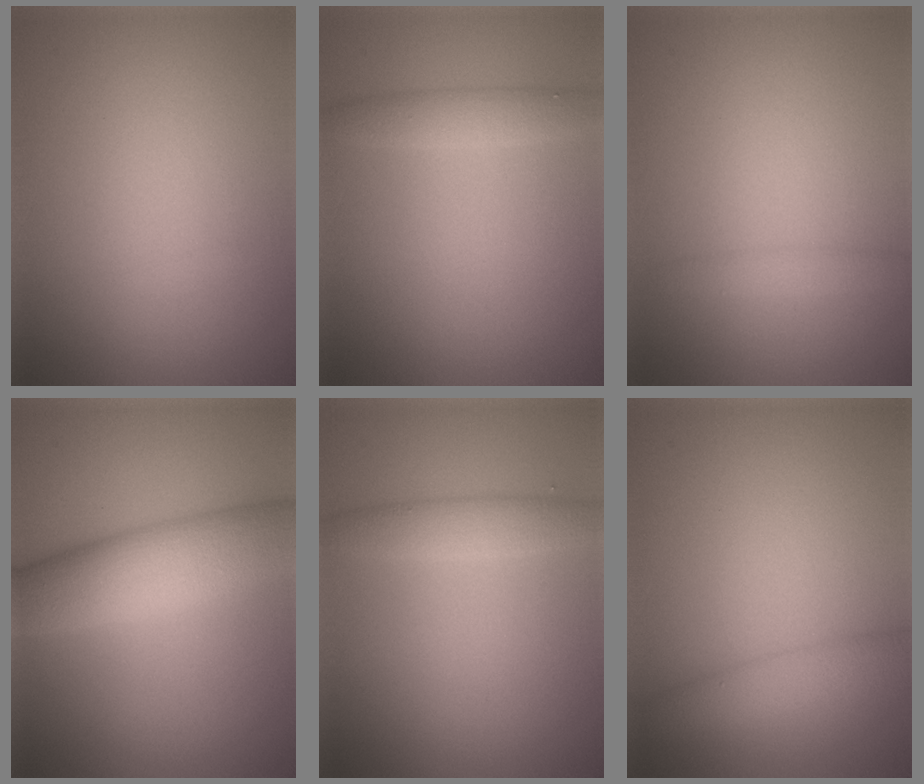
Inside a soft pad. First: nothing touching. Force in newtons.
{"total": 2.1, "press": 2.1, "slide": 0.1}
{"total": 1.3, "press": 1.3, "slide": 0.1}
{"total": 7.7, "press": 7.7, "slide": 0.3}
{"total": 2.4, "press": 2.4, "slide": 0.1}
{"total": 2.9, "press": 2.9, "slide": 0.1}